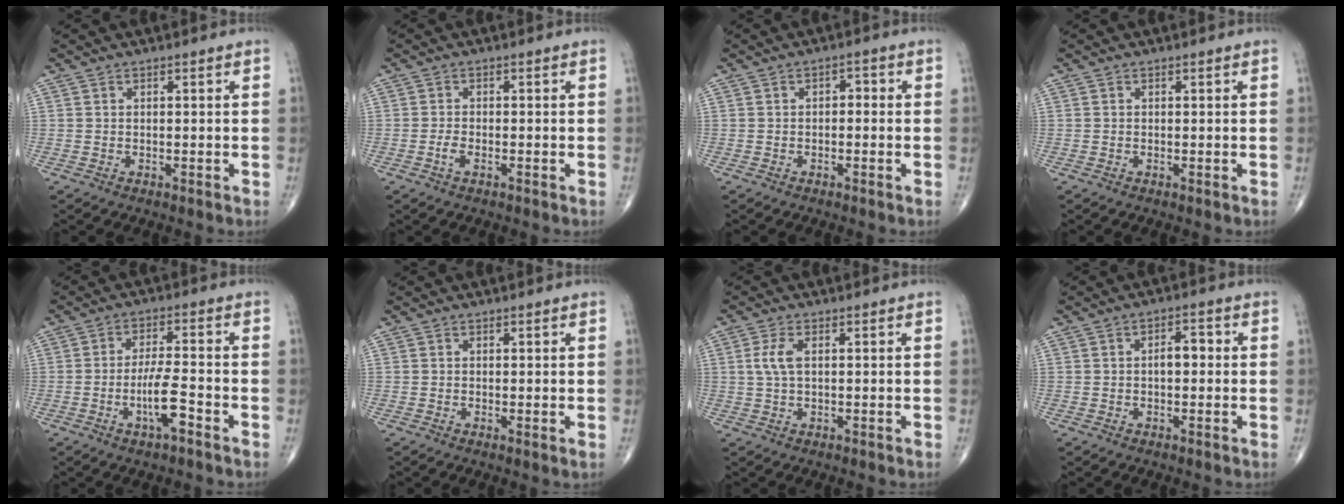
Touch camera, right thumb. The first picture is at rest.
{"total": 1.7, "force": [-0.7, 0.6, 1.3], "torque": [-0.032, 0.003, -0.015]}
{"total": 1.8, "force": [-0.2, 1.1, 1.4], "torque": [-0.011, 0.011, -0.009]}
{"total": 0.0}
{"total": 6.9, "force": [-3.0, 1.3, 6.0], "torque": [-0.118, 0.019, -0.052]}
{"total": 0.7, "force": [0.1, 0.1, 0.7], "torque": [-0.016, -0.005, -0.001]}
{"total": 3.6, "force": [0.7, 1.6, 3.2], "torque": [-0.080, 0.005, 0.013]}
{"total": 3.5, "force": [0.0, 1.8, 3.0], "torque": [-0.037, 0.012, -0.005]}